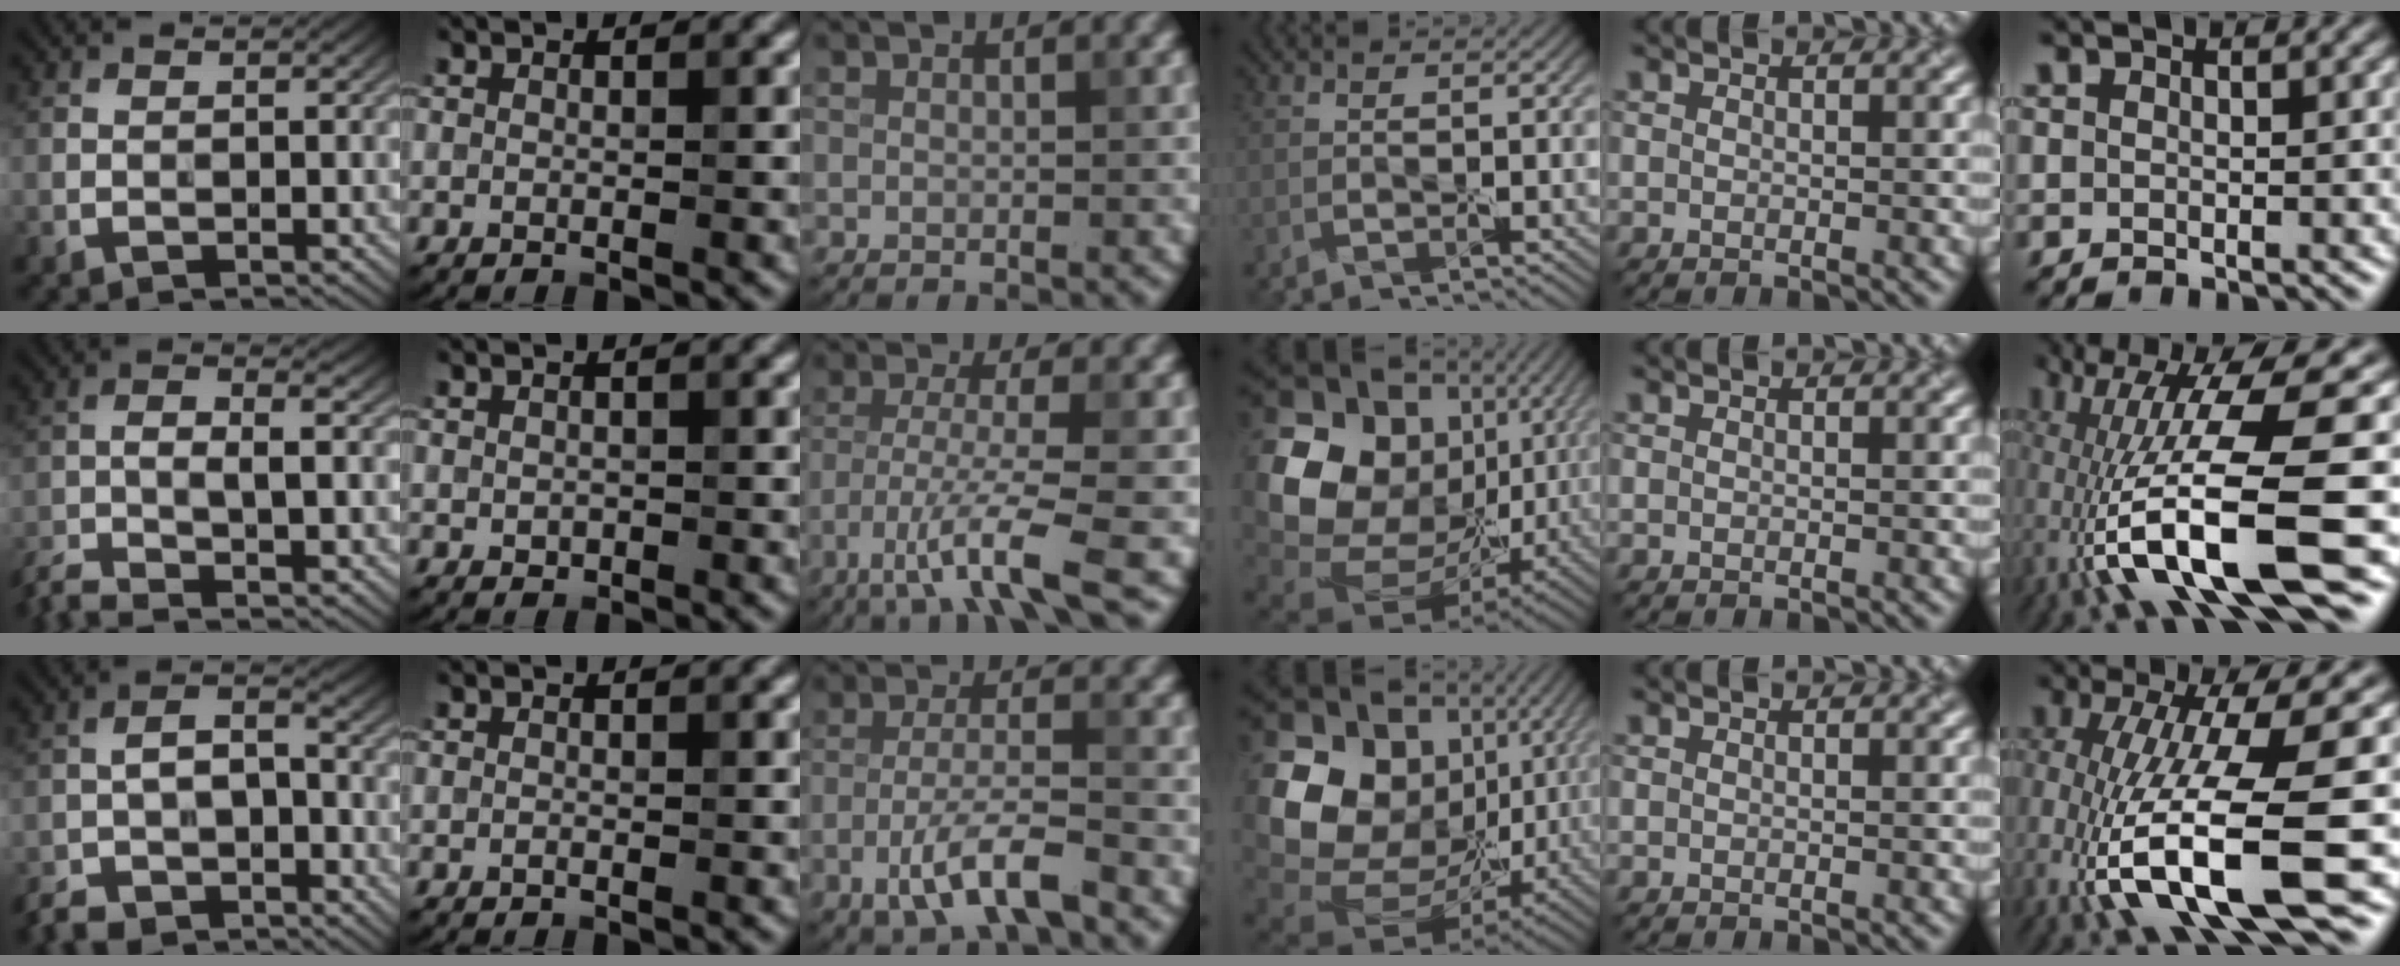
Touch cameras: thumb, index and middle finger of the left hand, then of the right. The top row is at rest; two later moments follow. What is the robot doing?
{"motion": "peel", "object": "shipping label"}